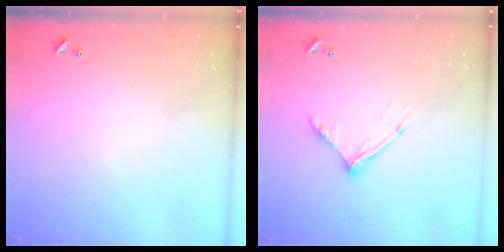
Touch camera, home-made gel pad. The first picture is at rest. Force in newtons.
{"total": 10.5, "press": 10.5, "slide": 1.0}